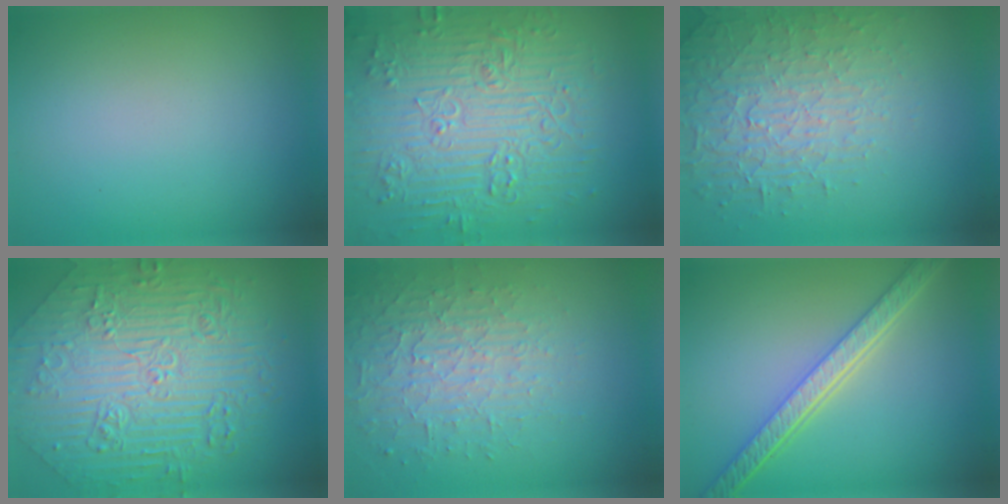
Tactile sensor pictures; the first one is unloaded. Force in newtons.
{"total": 9.6, "press": 6.8, "slide": 6.7}
{"total": 4.0, "press": 3.9, "slide": 1.1}
{"total": 10.5, "press": 7.7, "slide": 7.1}
{"total": 3.7, "press": 3.3, "slide": 1.7}
{"total": 5.6, "press": 4.4, "slide": 3.5}